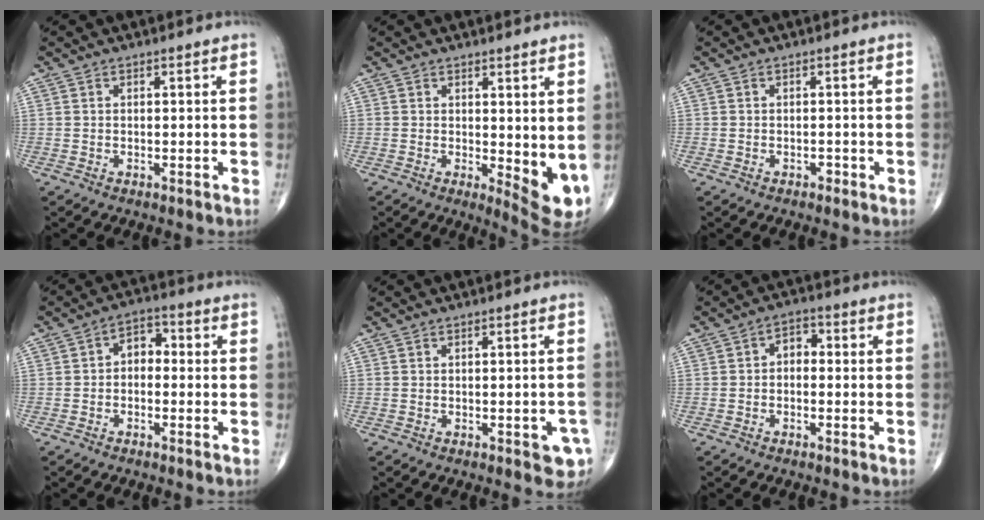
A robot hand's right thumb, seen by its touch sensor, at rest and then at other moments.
{"total": 6.9, "force": [0.7, 2.7, 6.3], "torque": [-0.074, -0.018, 0.016]}
{"total": 0.7, "force": [-0.5, 0.4, 0.2], "torque": [0.002, 0.002, -0.010]}
{"total": 4.7, "force": [-0.3, 3.3, 3.3], "torque": [-0.032, 0.021, -0.018]}
{"total": 4.1, "force": [-1.6, 1.8, 3.3], "torque": [-0.017, 0.002, -0.014]}
{"total": 3.5, "force": [-0.2, 2.5, 2.5], "torque": [-0.022, 0.016, -0.016]}